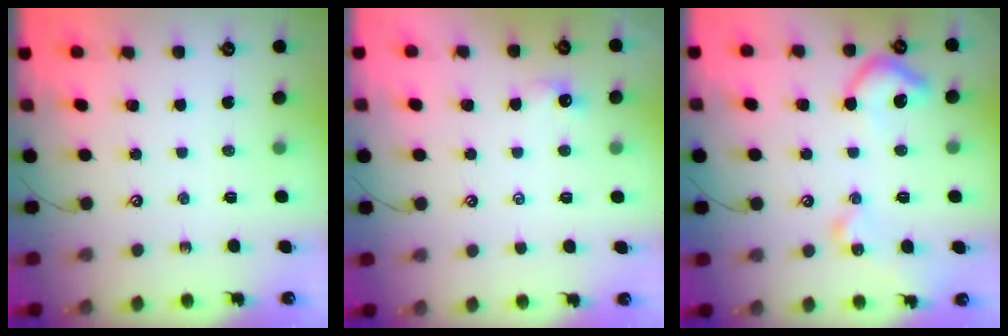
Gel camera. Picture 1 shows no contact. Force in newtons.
{"total": 0.7, "press": 0.6, "slide": 0.3}
{"total": 8.2, "press": 8.2, "slide": 1.1}